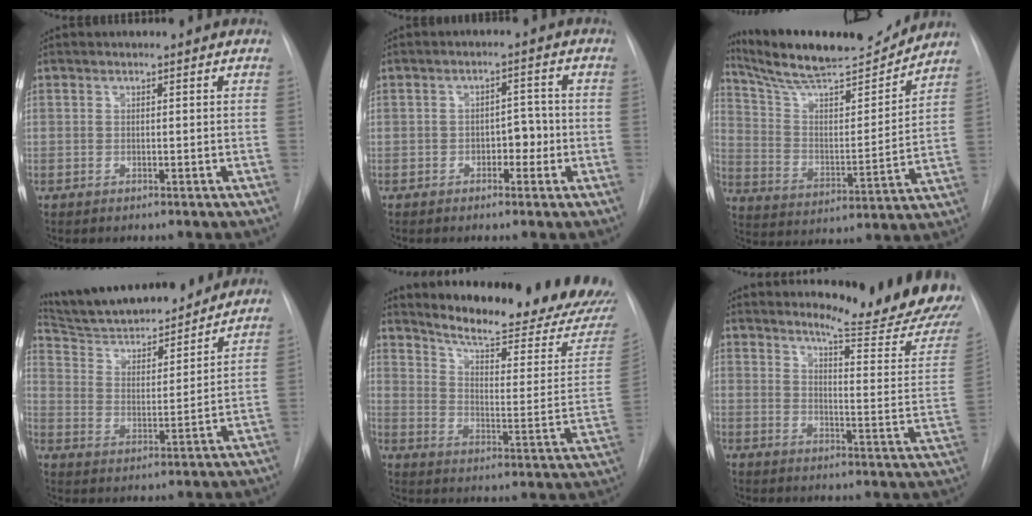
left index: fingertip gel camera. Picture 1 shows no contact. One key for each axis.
{"total": 3.3, "fx": -1.2, "fy": 2.0, "fz": 2.4, "tx": -0.024, "ty": 0.007, "tz": -0.019}
{"total": 19.0, "fx": 17.5, "fy": 1.9, "fz": 7.1, "tx": -0.123, "ty": -0.013, "tz": 0.280}
{"total": 18.9, "fx": 17.4, "fy": 3.0, "fz": 6.8, "tx": -0.109, "ty": -0.001, "tz": 0.271}
{"total": 23.5, "fx": 21.9, "fy": 1.4, "fz": 8.4, "tx": -0.123, "ty": -0.102, "tz": 0.279}
{"total": 19.2, "fx": 17.6, "fy": 0.3, "fz": 7.6, "tx": -0.101, "ty": -0.127, "tz": 0.203}